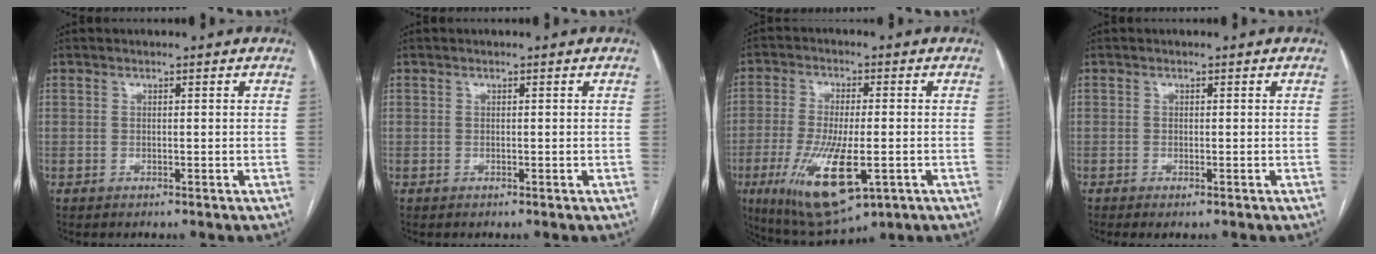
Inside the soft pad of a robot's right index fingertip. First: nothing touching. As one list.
[{"total": 0.0}, {"total": 13.9, "force": [-4.6, 4.0, 12.5], "torque": [-0.239, -0.026, -0.063]}, {"total": 1.1, "force": [-0.8, 0.1, 0.7], "torque": [-0.010, -0.003, -0.012]}]